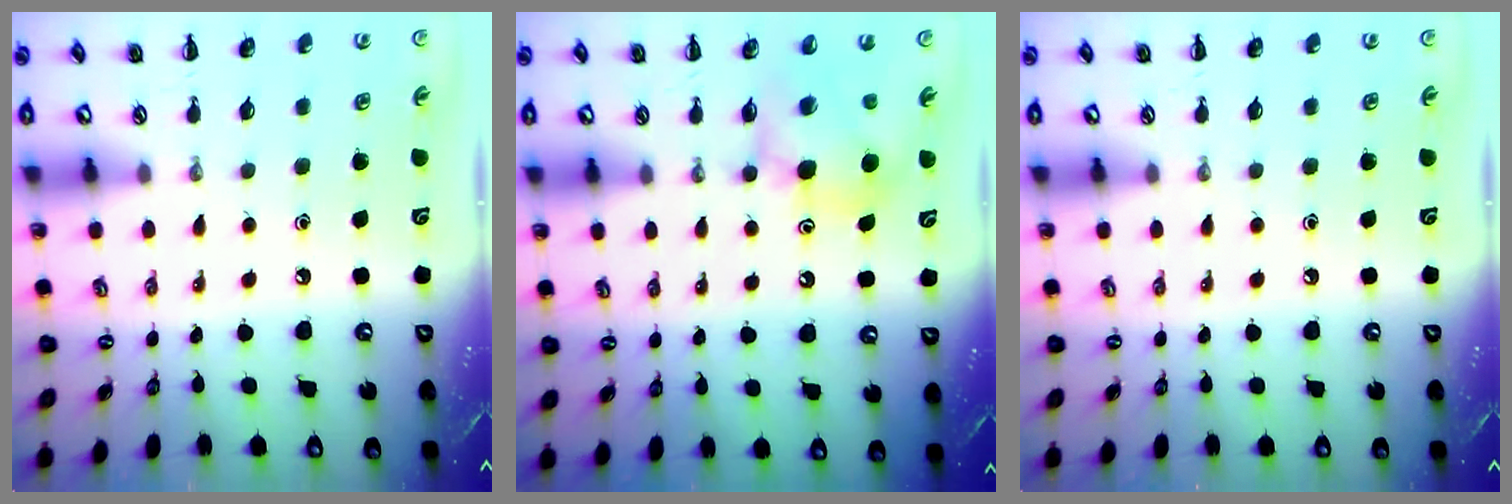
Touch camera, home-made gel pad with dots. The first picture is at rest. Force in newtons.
{"total": 8.4, "press": 8.3, "slide": 1.0}
{"total": 0.0}